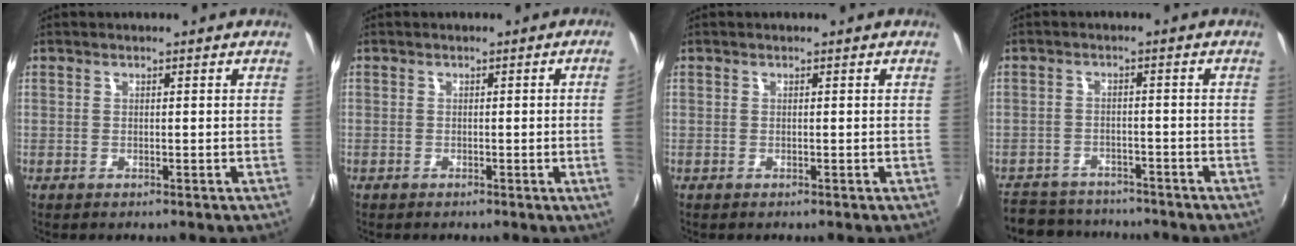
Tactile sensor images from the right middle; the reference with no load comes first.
{"total": 2.8, "force": [-0.1, -1.7, 2.2], "torque": [-0.033, -0.013, 0.005]}
{"total": 0.0}
{"total": 11.0, "force": [-9.7, 4.3, 2.8], "torque": [-0.080, 0.001, -0.147]}